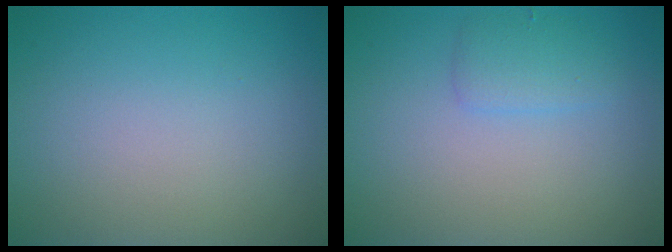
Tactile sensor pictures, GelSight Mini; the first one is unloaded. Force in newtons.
{"total": 1.7, "press": 1.7, "slide": 0.1}